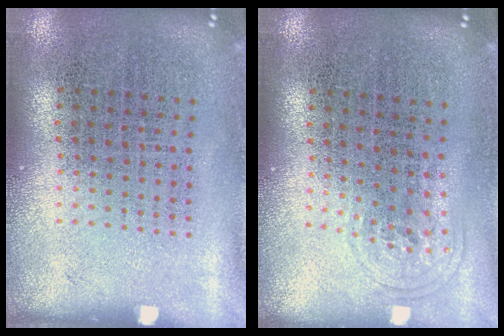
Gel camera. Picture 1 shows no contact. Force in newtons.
{"total": 0.9, "press": 0.7, "slide": 0.6}